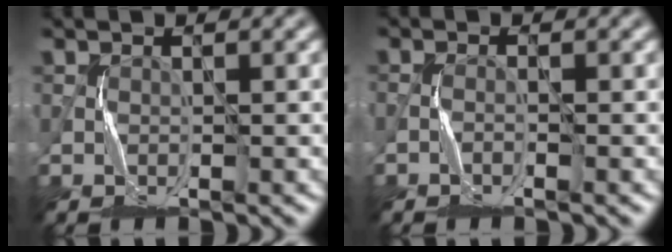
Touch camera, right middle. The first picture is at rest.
{"total": 0.8, "force": [-0.6, 0.1, 0.6], "torque": [-0.013, 0.003, -0.015]}